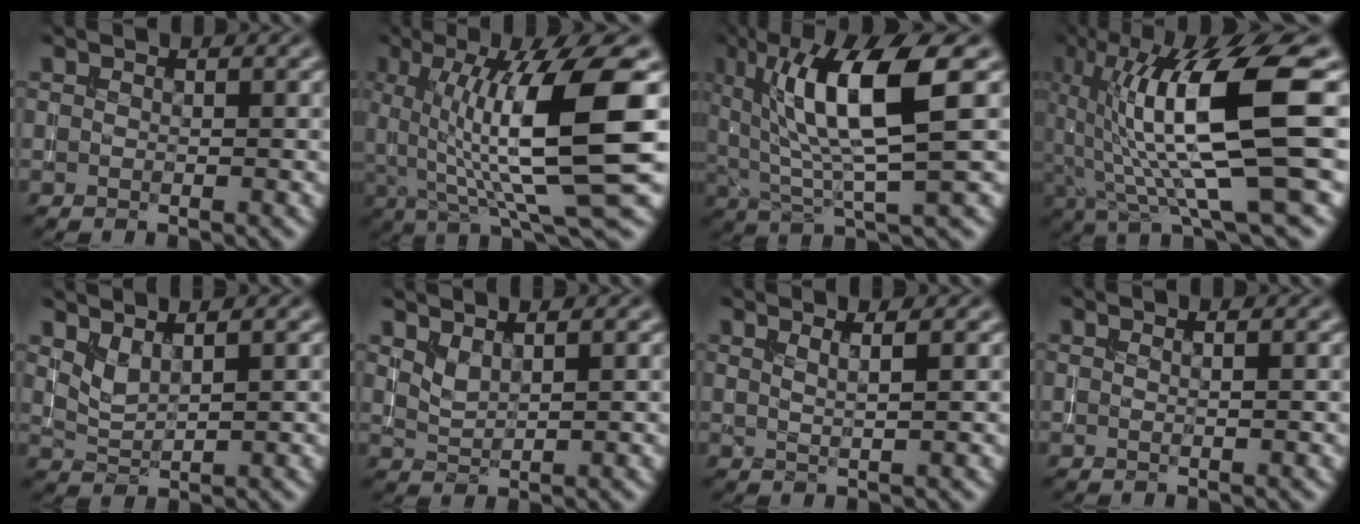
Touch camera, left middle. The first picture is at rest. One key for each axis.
{"total": 12.3, "fx": 1.0, "fy": 2.6, "fz": 12.0, "tx": -0.180, "ty": 0.001, "tz": 0.020}
{"total": 9.5, "fx": 2.8, "fy": 2.2, "fz": 8.8, "tx": -0.153, "ty": -0.005, "tz": 0.053}
{"total": 12.7, "fx": 1.5, "fy": 2.6, "fz": 12.4, "tx": -0.207, "ty": 0.004, "tz": 0.031}
{"total": 2.0, "fx": 1.4, "fy": 0.5, "fz": 1.3, "tx": -0.032, "ty": -0.009, "tz": 0.035}
{"total": 1.6, "fx": 1.3, "fy": 0.4, "fz": 1.0, "tx": -0.025, "ty": -0.005, "tz": 0.029}
{"total": 2.0, "fx": 1.1, "fy": 0.6, "fz": 1.5, "tx": -0.015, "ty": 0.004, "tz": 0.006}
{"total": 1.2, "fx": 0.6, "fy": 0.5, "fz": 0.8, "tx": -0.002, "ty": -0.007, "tz": -0.002}